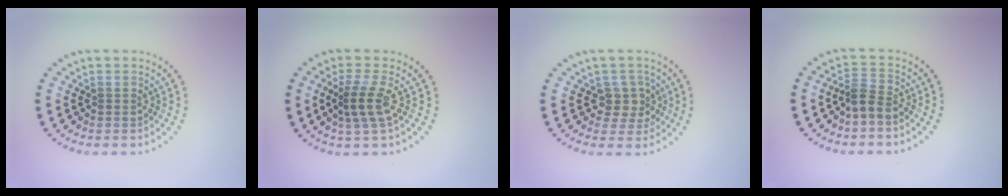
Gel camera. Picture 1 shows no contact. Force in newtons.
{"total": 2.6, "press": 2.1, "slide": 1.6}
{"total": 2.4, "press": 2.0, "slide": 1.3}
{"total": 2.3, "press": 1.8, "slide": 1.5}